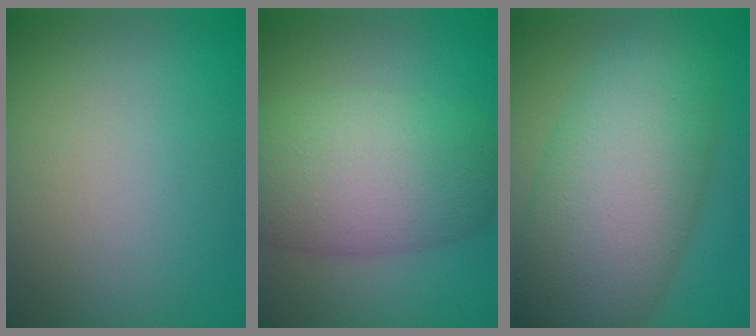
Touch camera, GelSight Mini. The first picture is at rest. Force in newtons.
{"total": 8.6, "press": 8.5, "slide": 0.7}
{"total": 11.6, "press": 11.6, "slide": 0.4}